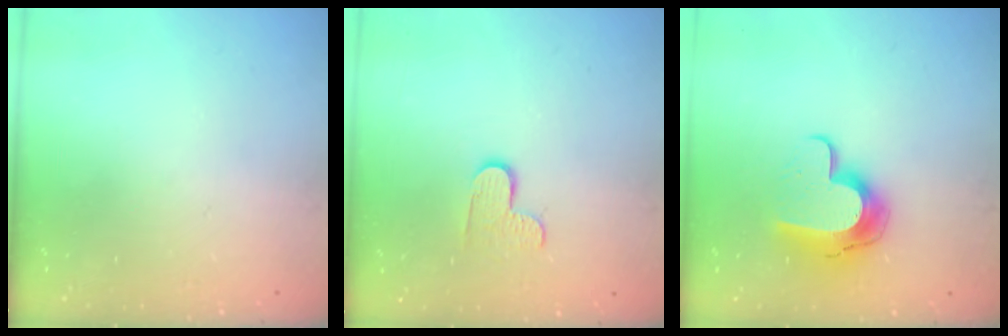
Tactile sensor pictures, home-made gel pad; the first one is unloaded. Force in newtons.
{"total": 5.5, "press": 5.5, "slide": 0.4}
{"total": 12.1, "press": 12.0, "slide": 0.9}